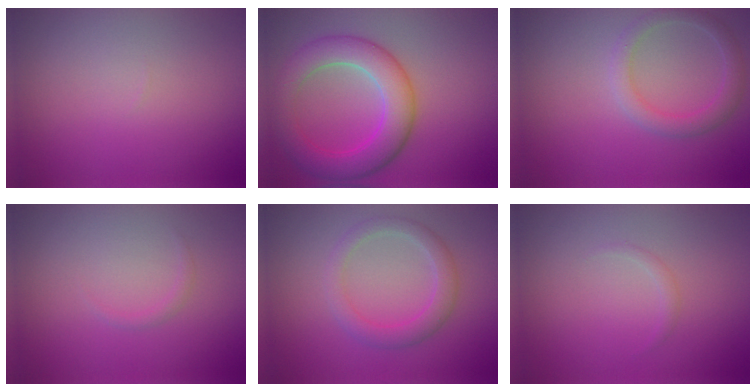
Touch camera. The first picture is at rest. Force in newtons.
{"total": 6.3, "press": 6.3, "slide": 0.1}
{"total": 2.5, "press": 2.5, "slide": 0.1}
{"total": 0.5, "press": 0.5, "slide": 0.0}
{"total": 2.7, "press": 2.7, "slide": 0.3}
{"total": 0.6, "press": 0.6, "slide": 0.0}